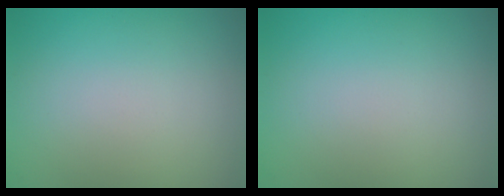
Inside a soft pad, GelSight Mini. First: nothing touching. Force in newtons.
{"total": 0.0}